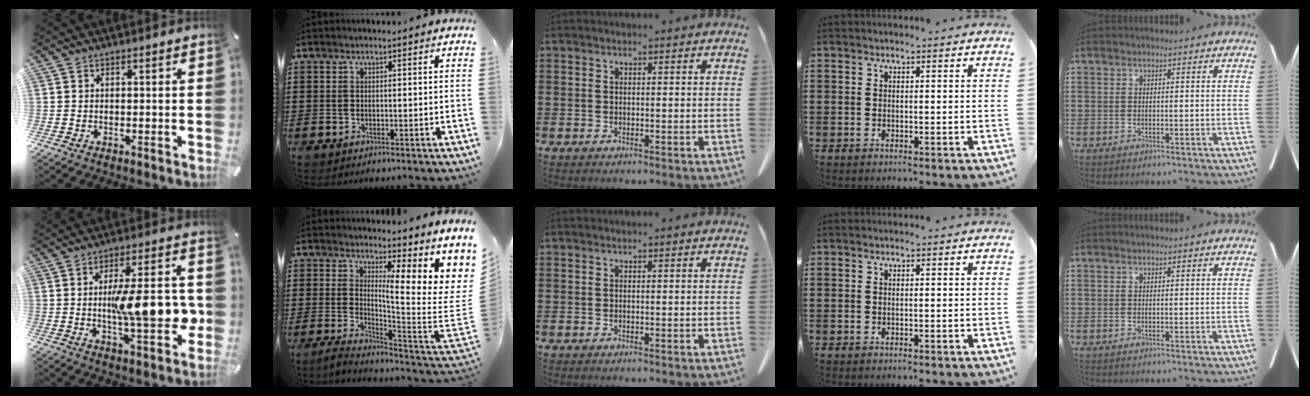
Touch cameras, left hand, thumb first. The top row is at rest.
{"thumb": {"total": 15.4, "force": [-0.7, 5.0, 14.5], "torque": [-0.192, -0.006, -0.013]}, "index": {"total": 8.4, "force": [4.9, 2.0, 6.5], "torque": [-0.103, -0.065, 0.078]}}